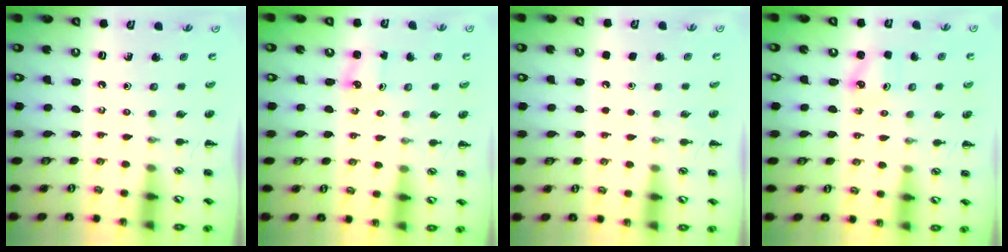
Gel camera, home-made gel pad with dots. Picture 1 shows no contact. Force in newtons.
{"total": 1.4, "press": 1.4, "slide": 0.3}
{"total": 1.8, "press": 1.7, "slide": 0.1}
{"total": 2.5, "press": 2.4, "slide": 0.8}